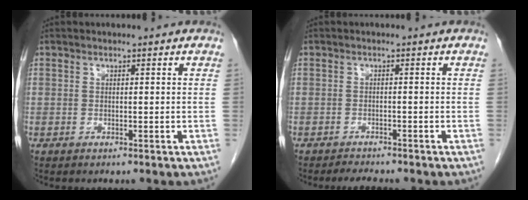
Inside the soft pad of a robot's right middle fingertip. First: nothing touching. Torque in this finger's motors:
{"motor_torque": [0.41, -0.24, 0.02, 0.01]}